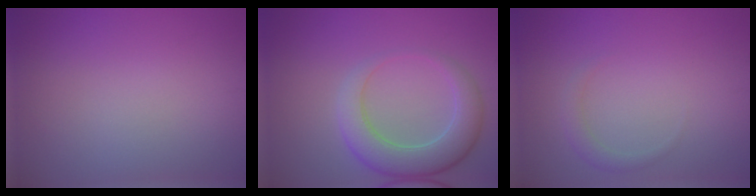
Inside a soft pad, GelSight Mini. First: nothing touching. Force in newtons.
{"total": 5.3, "press": 5.3, "slide": 0.6}
{"total": 1.2, "press": 1.2, "slide": 0.0}